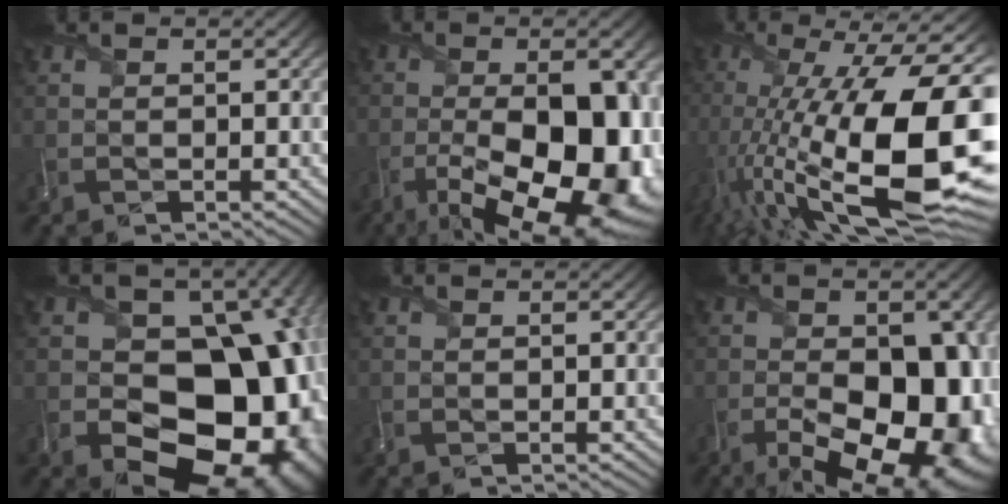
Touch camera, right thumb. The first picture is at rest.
{"total": 18.4, "force": [-6.4, 7.4, 15.6], "torque": [-0.240, -0.016, -0.084]}
{"total": 21.9, "force": [-4.2, 7.8, 20.0], "torque": [-0.344, -0.024, -0.073]}
{"total": 20.9, "force": [-4.3, 15.5, 13.3], "torque": [-0.153, -0.017, -0.076]}
{"total": 0.0}
{"total": 17.8, "force": [-6.2, 8.8, 14.2], "torque": [-0.186, -0.017, -0.075]}